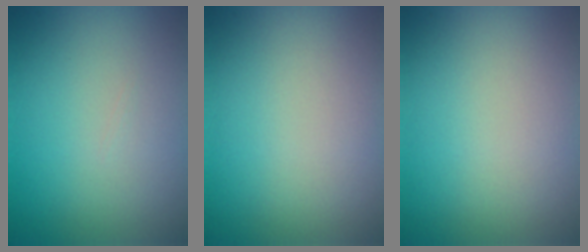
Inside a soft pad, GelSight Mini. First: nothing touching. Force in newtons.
{"total": 0.0}
{"total": 0.0}